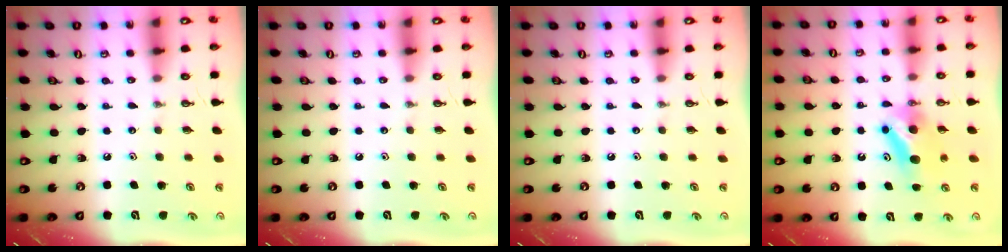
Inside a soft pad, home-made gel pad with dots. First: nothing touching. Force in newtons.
{"total": 0.0}
{"total": 0.0}
{"total": 8.0, "press": 6.6, "slide": 4.5}